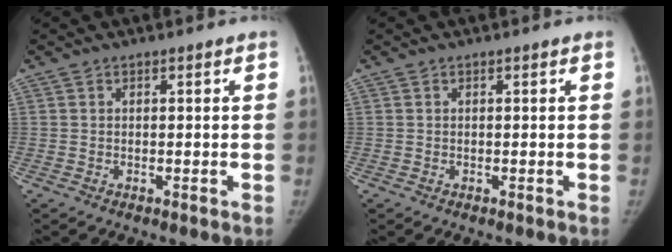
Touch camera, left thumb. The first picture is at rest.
{"total": 0.0}